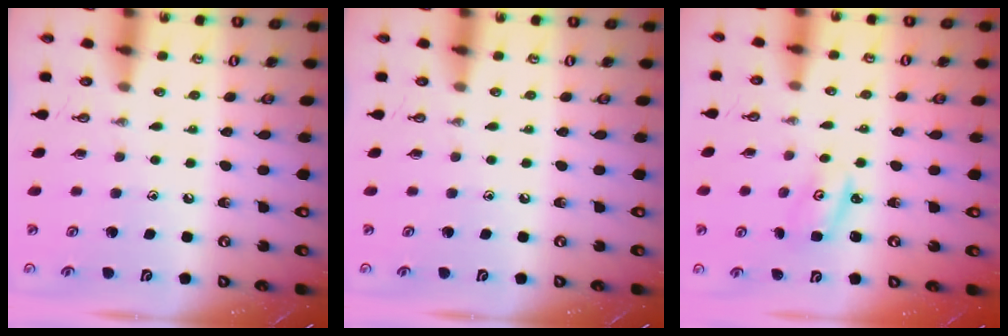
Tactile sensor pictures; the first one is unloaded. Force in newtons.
{"total": 0.0}
{"total": 2.6, "press": 2.6, "slide": 0.1}